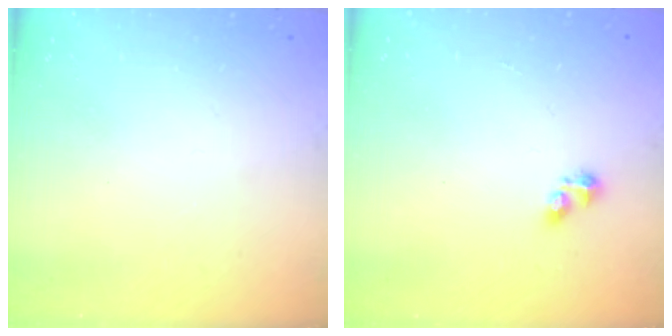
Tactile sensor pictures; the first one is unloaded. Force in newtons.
{"total": 2.7, "press": 2.7, "slide": 0.3}